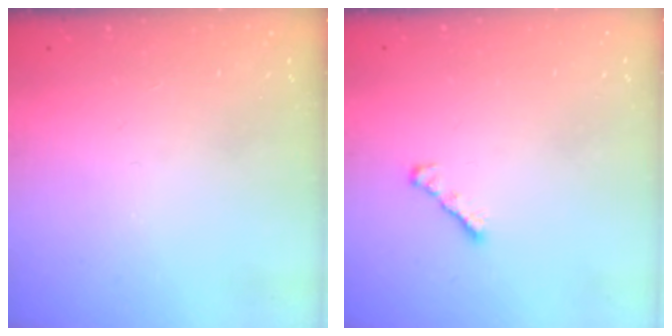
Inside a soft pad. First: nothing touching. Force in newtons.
{"total": 2.5, "press": 2.4, "slide": 0.6}